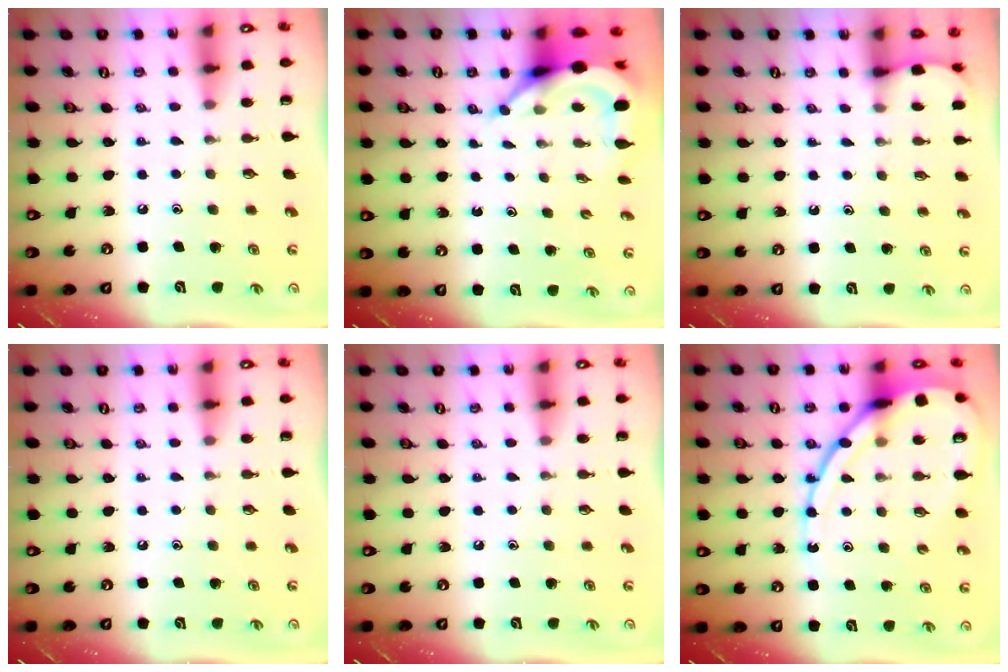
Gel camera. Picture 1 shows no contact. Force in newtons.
{"total": 7.7, "press": 7.6, "slide": 0.9}
{"total": 1.3, "press": 1.3, "slide": 0.1}
{"total": 0.0}
{"total": 0.0}
{"total": 16.6, "press": 16.5, "slide": 1.4}